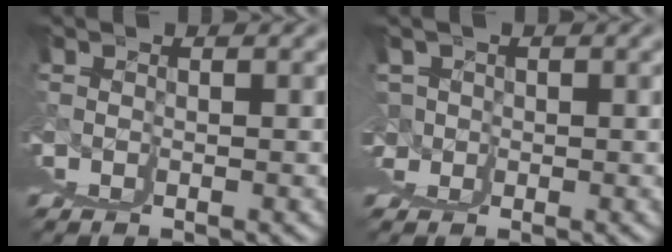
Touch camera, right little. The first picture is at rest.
{"total": 2.6, "force": [2.3, -0.7, 0.7], "torque": [-0.004, 0.000, 0.041]}